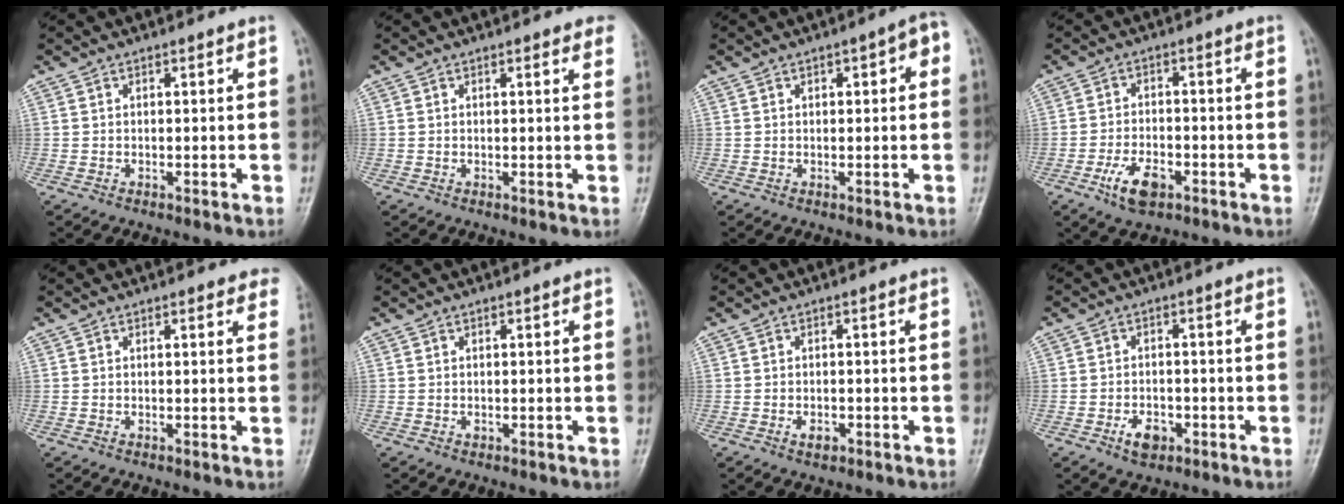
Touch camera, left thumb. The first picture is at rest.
{"total": 2.9, "force": [1.8, 1.0, 2.1], "torque": [-0.010, 0.000, 0.014]}
{"total": 4.4, "force": [1.0, 1.9, 3.8], "torque": [-0.040, 0.015, 0.009]}
{"total": 6.7, "force": [-3.4, 3.5, 4.6], "torque": [-0.082, 0.016, -0.059]}
{"total": 2.5, "force": [1.6, 1.1, 1.6], "torque": [0.002, -0.001, 0.008]}
{"total": 0.7, "force": [-0.1, 0.5, 0.4], "torque": [-0.001, 0.001, -0.001]}
{"total": 2.2, "force": [-1.1, 1.4, 1.4], "torque": [-0.021, 0.007, -0.016]}
{"total": 4.4, "force": [-2.1, 2.8, 2.6], "torque": [-0.035, 0.012, -0.034]}